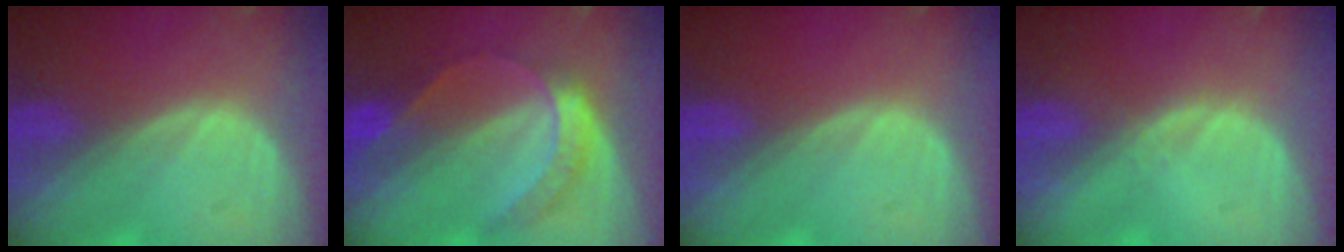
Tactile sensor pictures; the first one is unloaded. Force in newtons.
{"total": 7.4, "press": 6.2, "slide": 4.0}
{"total": 0.0}
{"total": 0.8, "press": 0.6, "slide": 0.5}